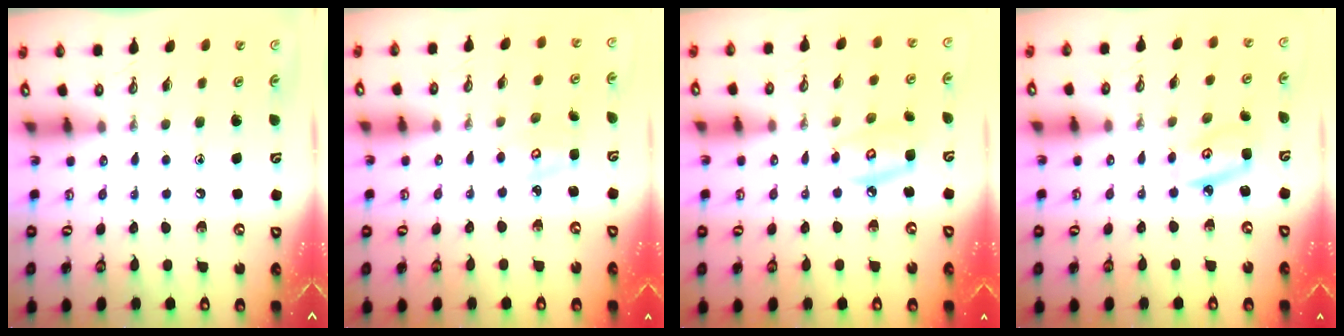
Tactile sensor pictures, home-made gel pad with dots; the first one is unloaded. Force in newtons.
{"total": 2.5, "press": 2.5, "slide": 0.3}
{"total": 7.3, "press": 7.3, "slide": 0.5}
{"total": 4.3, "press": 4.3, "slide": 0.3}